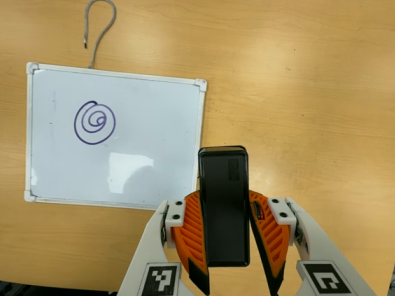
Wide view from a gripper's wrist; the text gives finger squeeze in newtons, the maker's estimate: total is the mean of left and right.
{"total": 7.2, "left": 6.3, "right": 8.2}